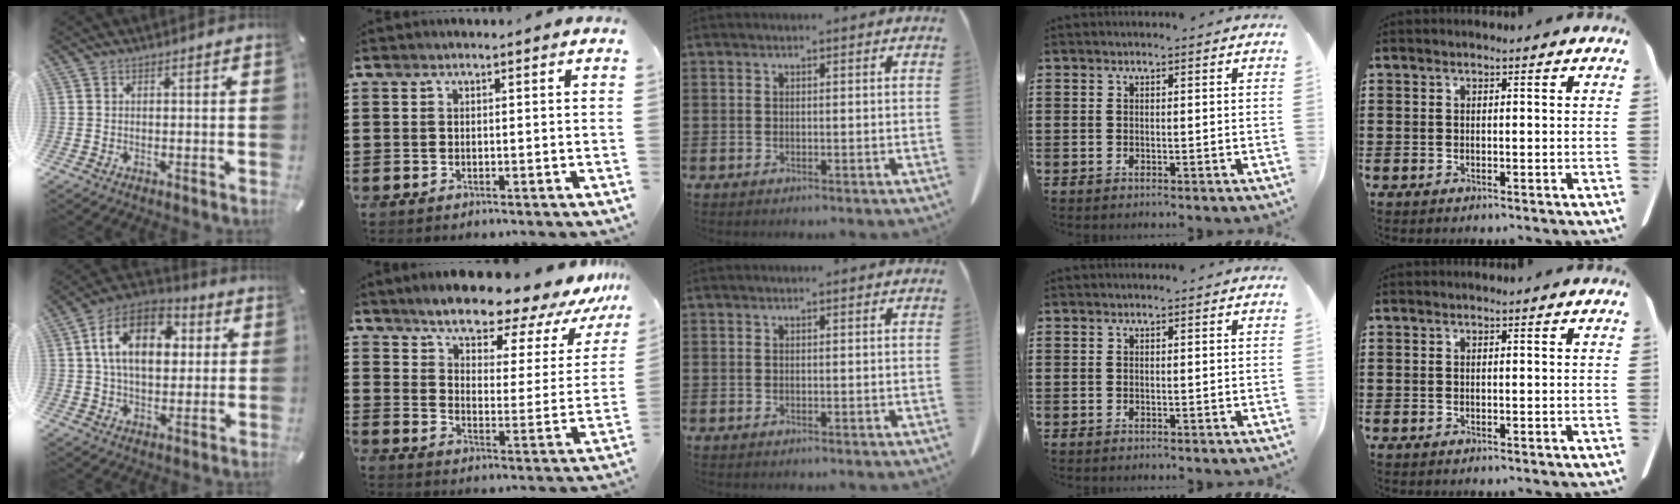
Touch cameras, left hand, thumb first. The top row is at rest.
{"thumb": {"total": 15.3, "force": [3.7, 10.1, 10.8], "torque": [-0.194, 0.005, 0.061]}, "index": {"total": 8.9, "force": [8.0, 1.8, 3.6], "torque": [-0.085, -0.058, 0.131]}}